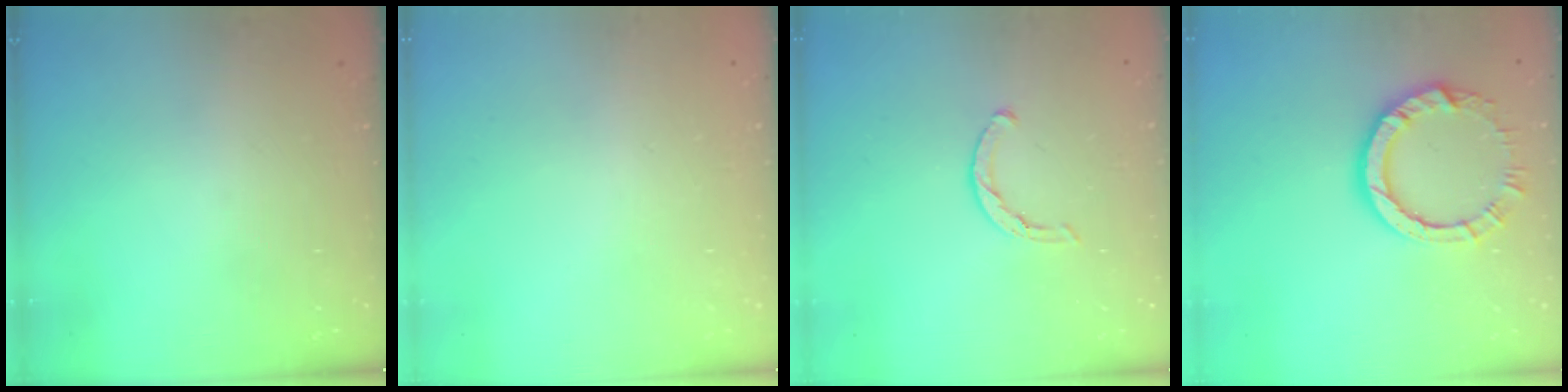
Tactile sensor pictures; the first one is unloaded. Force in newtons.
{"total": 2.6, "press": 2.6, "slide": 0.2}
{"total": 3.4, "press": 3.4, "slide": 0.7}
{"total": 9.7, "press": 9.6, "slide": 0.7}